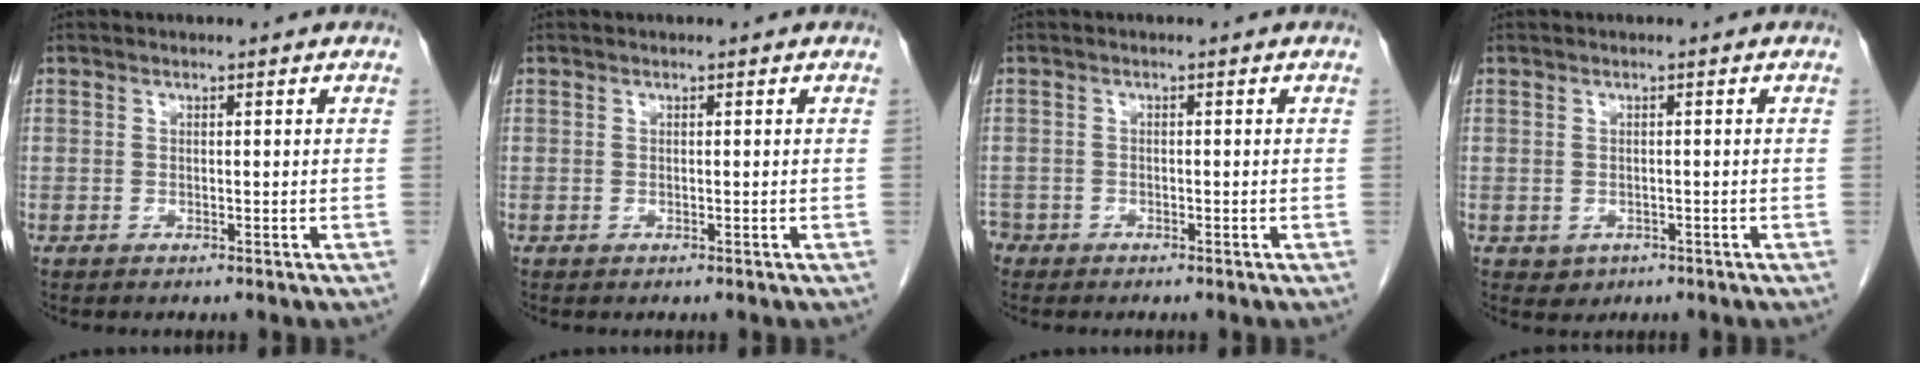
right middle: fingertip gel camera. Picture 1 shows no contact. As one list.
[{"total": 0.0}, {"total": 2.4, "force": [-1.9, 1.5, 0.2], "torque": [-0.009, 0.002, -0.038]}, {"total": 1.8, "force": [-0.7, 1.6, 0.5], "torque": [-0.007, 0.003, -0.002]}]